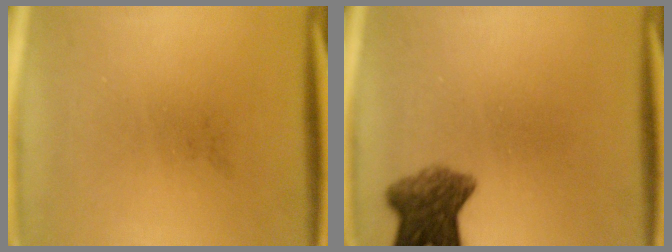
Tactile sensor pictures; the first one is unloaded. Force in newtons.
{"total": 6.7}